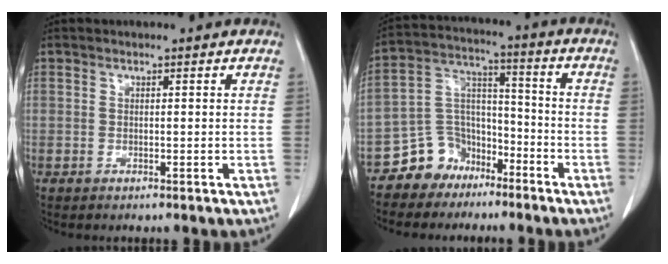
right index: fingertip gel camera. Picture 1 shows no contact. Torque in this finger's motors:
{"motor_torque": [0.14, -0.52, -0.06, -0.05]}